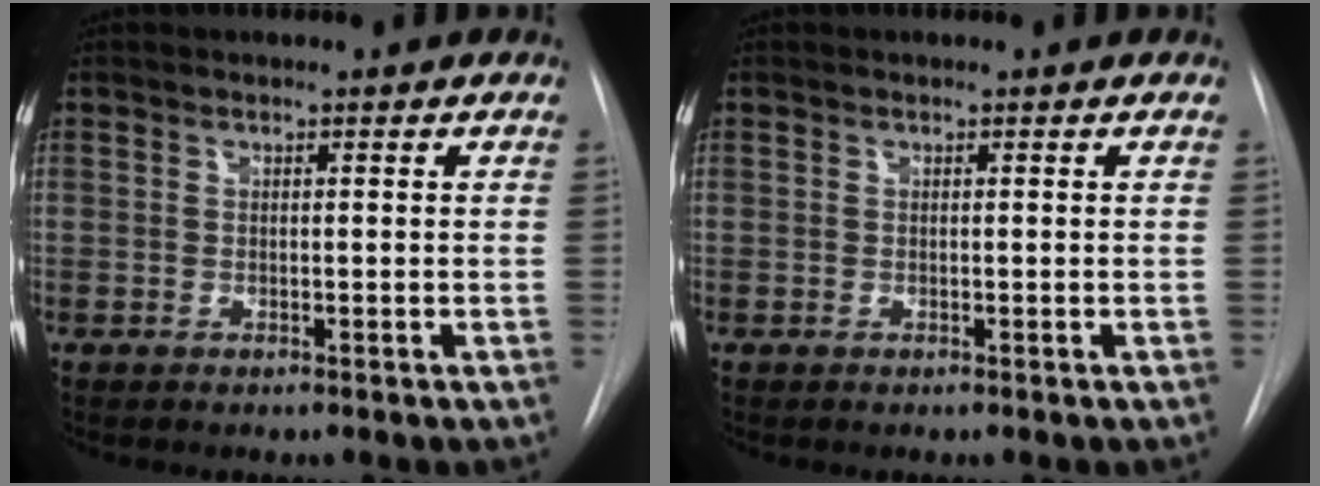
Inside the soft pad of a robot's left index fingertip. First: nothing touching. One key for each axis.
{"total": 0.0}